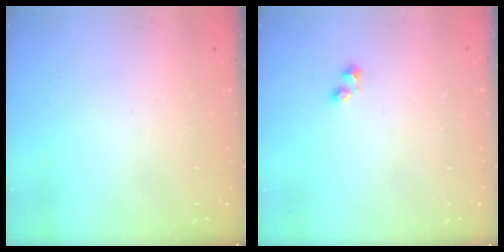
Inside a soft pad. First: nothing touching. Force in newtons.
{"total": 1.8, "press": 1.7, "slide": 0.6}